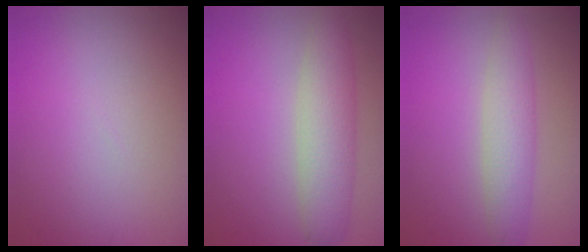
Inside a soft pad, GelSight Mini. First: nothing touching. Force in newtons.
{"total": 4.2, "press": 4.2, "slide": 0.1}
{"total": 3.3, "press": 3.3, "slide": 0.1}